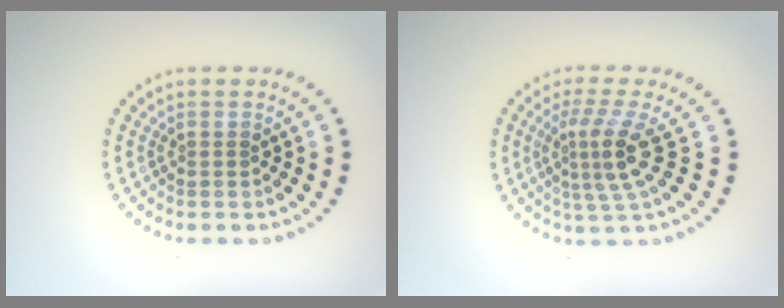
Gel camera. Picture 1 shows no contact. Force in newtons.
{"total": 3.7, "press": 2.6, "slide": 2.6}